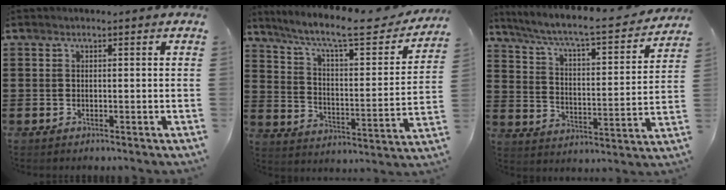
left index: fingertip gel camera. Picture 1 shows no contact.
{"total": 10.2, "force": [8.0, 1.0, 6.2], "torque": [-0.132, -0.051, 0.127]}
{"total": 5.9, "force": [5.0, 0.2, 3.2], "torque": [-0.085, -0.042, 0.074]}